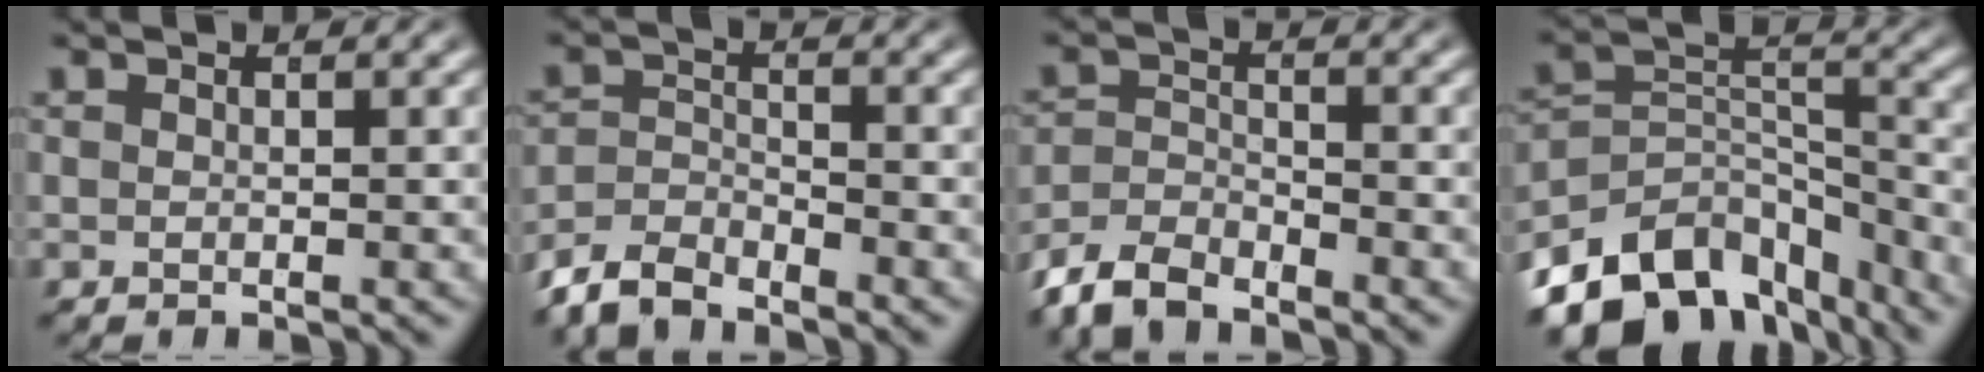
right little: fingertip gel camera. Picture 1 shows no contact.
{"total": 4.4, "force": [-3.7, 1.9, 1.5], "torque": [-0.027, -0.009, -0.065]}
{"total": 4.8, "force": [-3.8, 2.4, 1.7], "torque": [-0.032, -0.010, -0.067]}
{"total": 12.3, "force": [-7.4, 7.4, 6.4], "torque": [-0.109, -0.051, -0.101]}